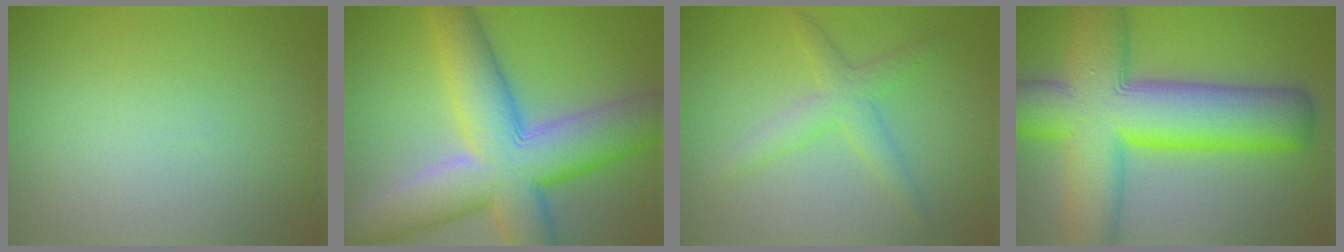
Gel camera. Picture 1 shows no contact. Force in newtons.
{"total": 12.9, "press": 12.9, "slide": 0.7}
{"total": 2.8, "press": 2.8, "slide": 0.1}
{"total": 14.5, "press": 14.5, "slide": 0.4}